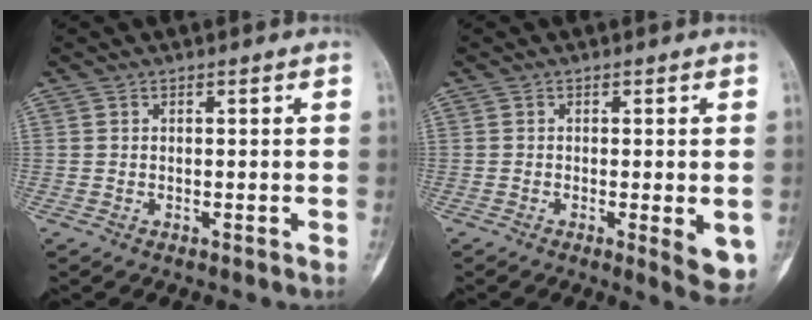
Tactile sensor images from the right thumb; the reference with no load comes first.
{"total": 5.5, "force": [-1.2, 1.5, 5.2], "torque": [-0.067, -0.013, -0.015]}